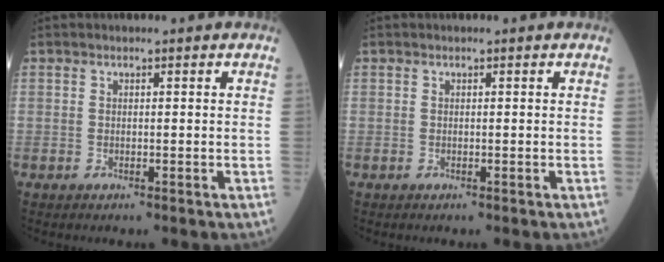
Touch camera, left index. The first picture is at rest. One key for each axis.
{"total": 0.0}